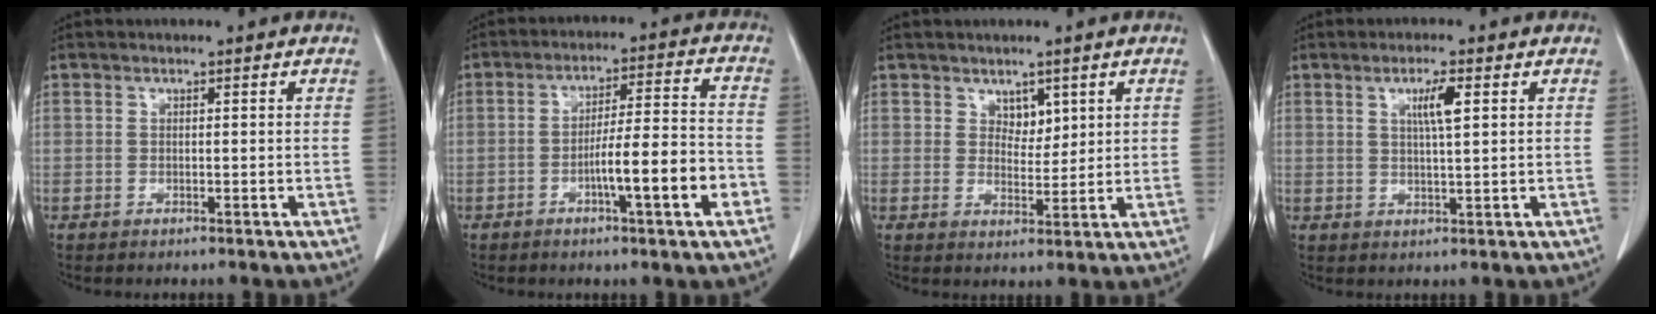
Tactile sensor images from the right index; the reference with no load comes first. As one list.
[{"total": 10.4, "force": [-3.9, 0.4, 9.6], "torque": [-0.149, 0.007, -0.060]}, {"total": 3.1, "force": [1.7, 1.9, 1.7], "torque": [-0.020, -0.003, 0.032]}, {"total": 3.9, "force": [1.4, 0.2, 3.7], "torque": [-0.063, -0.001, 0.023]}]